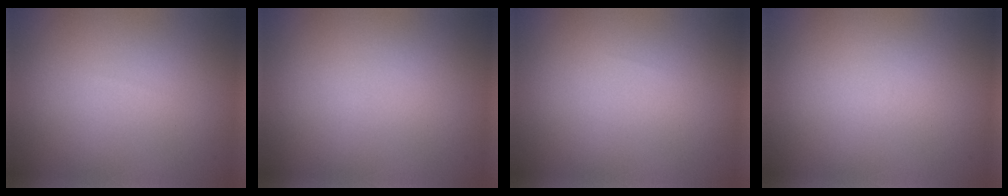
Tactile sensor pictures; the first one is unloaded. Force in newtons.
{"total": 0.0}
{"total": 0.0}
{"total": 0.0}